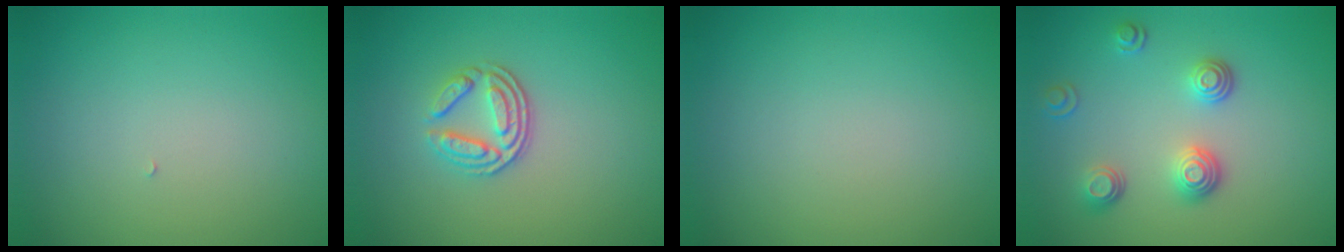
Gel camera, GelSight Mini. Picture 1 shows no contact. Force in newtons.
{"total": 3.2, "press": 2.5, "slide": 1.9}
{"total": 0.0}
{"total": 3.1, "press": 2.6, "slide": 1.8}